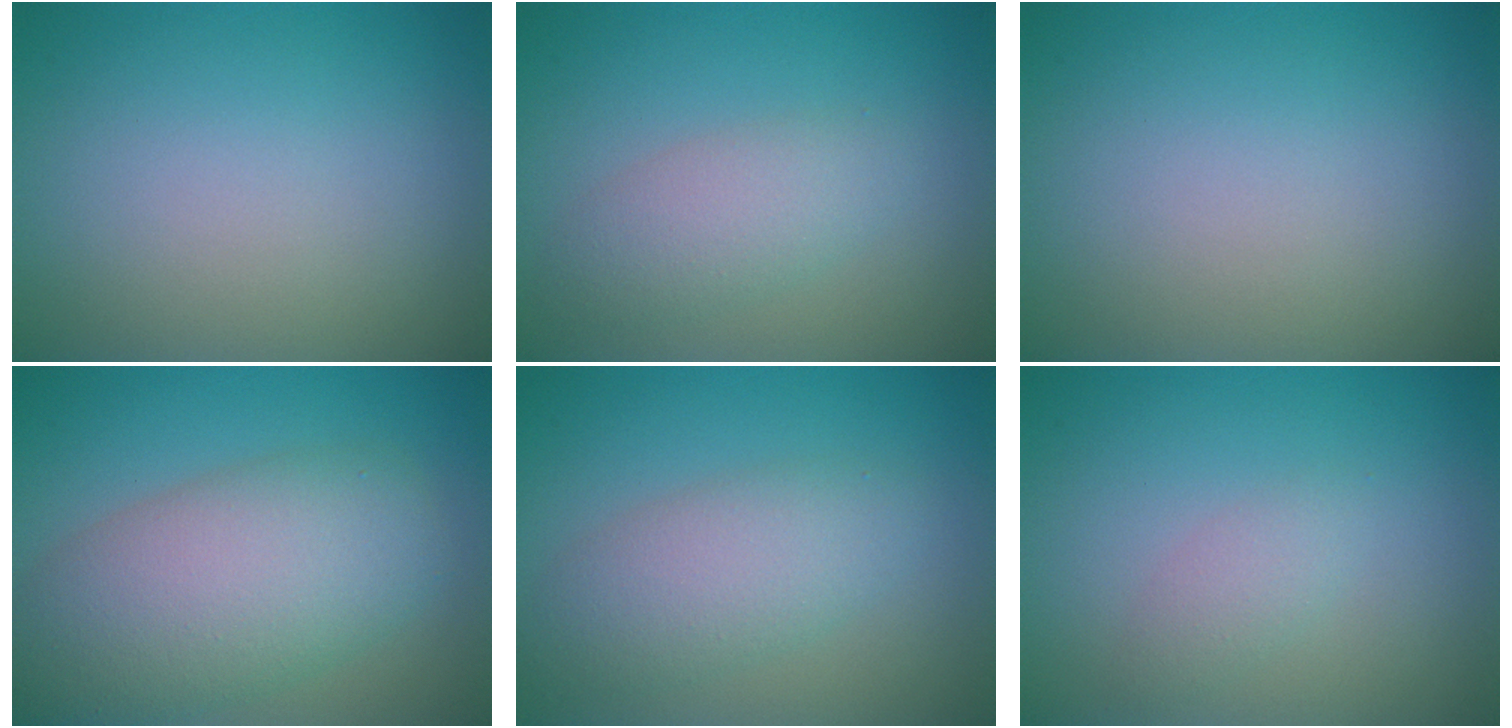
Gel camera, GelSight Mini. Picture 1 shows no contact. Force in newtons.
{"total": 3.0, "press": 3.0, "slide": 0.1}
{"total": 0.0}
{"total": 8.5, "press": 8.5, "slide": 0.5}
{"total": 4.2, "press": 4.2, "slide": 0.2}
{"total": 1.4, "press": 1.4, "slide": 0.0}